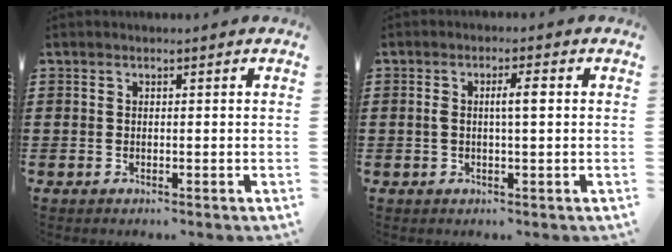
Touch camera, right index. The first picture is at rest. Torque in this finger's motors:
{"motor_torque": [0.18, -0.12, 0.21, 0.04]}